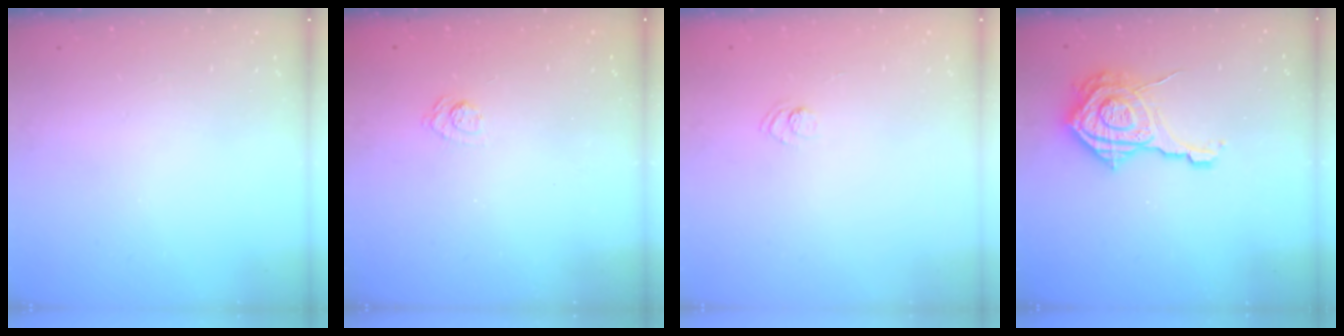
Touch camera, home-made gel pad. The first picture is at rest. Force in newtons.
{"total": 3.4, "press": 3.0, "slide": 1.5}
{"total": 3.9, "press": 3.7, "slide": 1.1}
{"total": 15.9, "press": 15.9, "slide": 1.1}